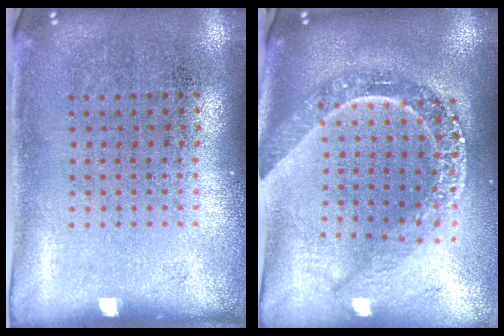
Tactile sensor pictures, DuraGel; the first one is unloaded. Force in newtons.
{"total": 2.4, "press": 2.0, "slide": 1.3}